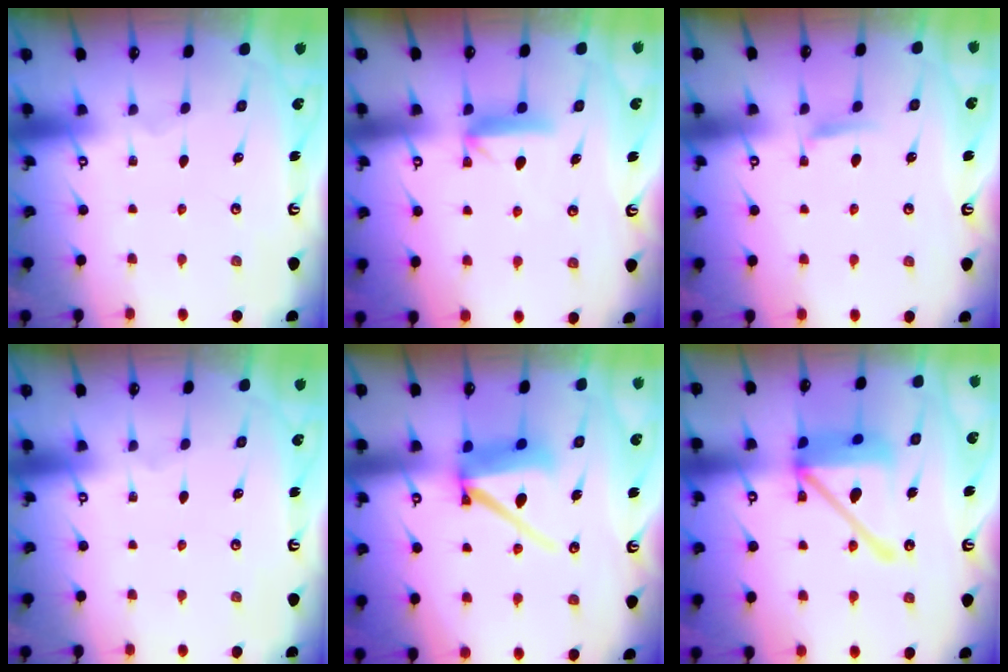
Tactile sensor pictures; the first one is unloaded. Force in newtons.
{"total": 7.2, "press": 7.2, "slide": 0.8}
{"total": 5.0, "press": 4.9, "slide": 0.7}
{"total": 0.0}
{"total": 10.1, "press": 10.0, "slide": 1.5}
{"total": 16.8, "press": 16.7, "slide": 2.2}